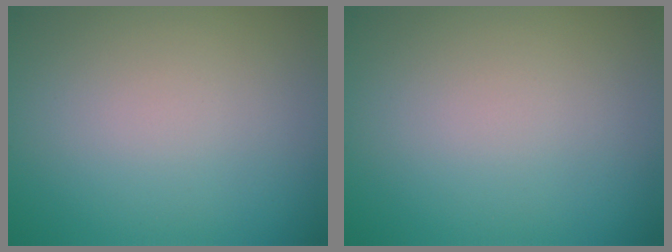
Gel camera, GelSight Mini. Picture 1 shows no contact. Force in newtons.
{"total": 0.0}